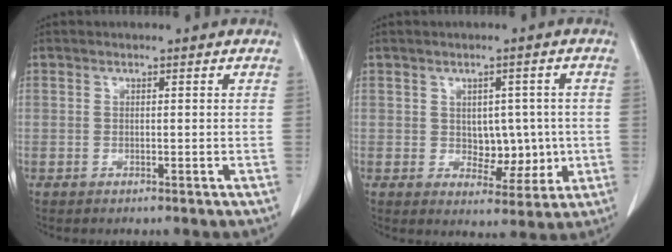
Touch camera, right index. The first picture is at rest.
{"total": 5.5, "force": [0.0, 3.6, 4.1], "torque": [-0.044, 0.003, 0.011]}